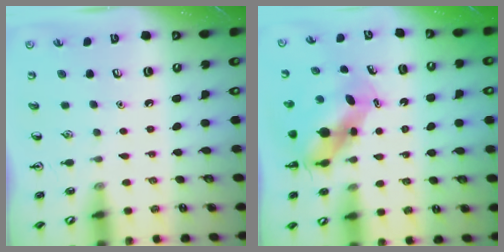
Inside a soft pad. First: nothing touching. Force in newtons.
{"total": 6.8, "press": 6.6, "slide": 1.5}